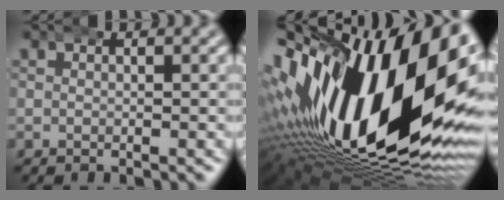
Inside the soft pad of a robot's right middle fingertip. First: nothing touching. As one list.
[{"total": 28.2, "force": [-0.8, 15.4, 23.7], "torque": [-0.371, -0.006, 0.004]}]